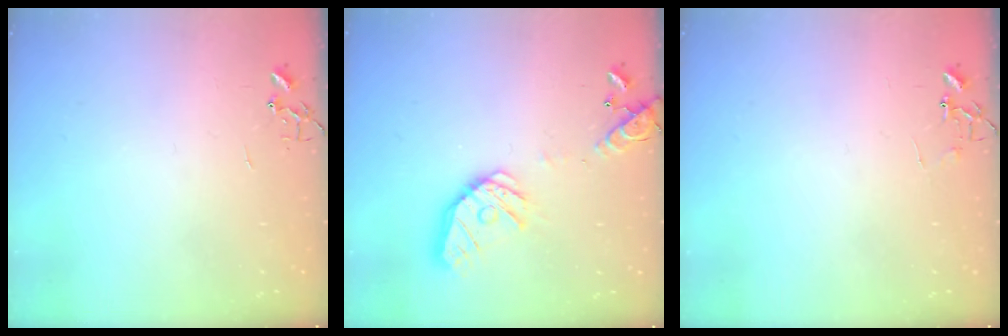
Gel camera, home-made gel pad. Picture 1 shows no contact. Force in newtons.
{"total": 16.9, "press": 16.7, "slide": 3.0}
{"total": 5.5, "press": 5.4, "slide": 0.4}